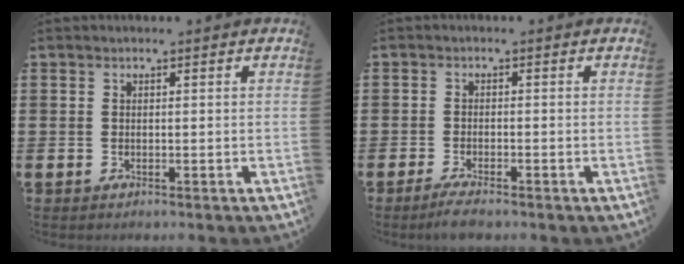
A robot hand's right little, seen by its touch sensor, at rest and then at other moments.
{"total": 1.9, "force": [-1.5, 0.2, 1.1], "torque": [-0.020, 0.004, -0.029]}